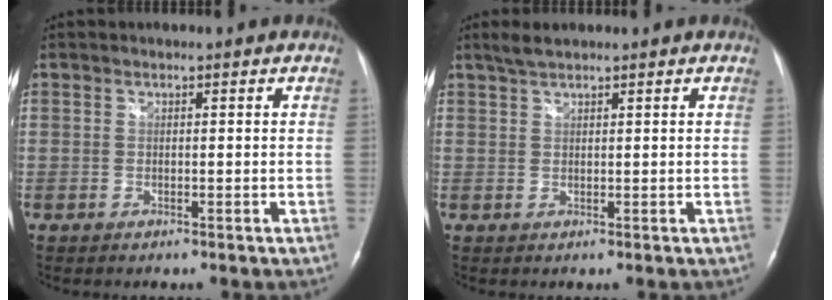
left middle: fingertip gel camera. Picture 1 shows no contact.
{"total": 2.2, "force": [1.9, 0.3, 1.1], "torque": [-0.029, 0.008, 0.039]}